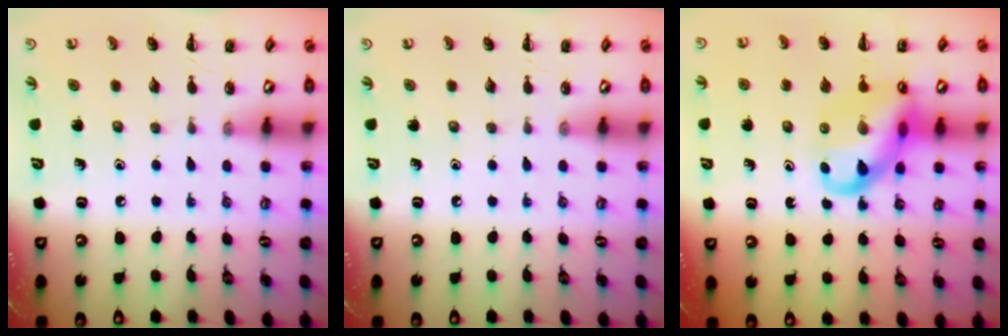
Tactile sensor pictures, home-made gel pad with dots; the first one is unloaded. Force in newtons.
{"total": 0.0}
{"total": 14.2, "press": 14.0, "slide": 2.5}